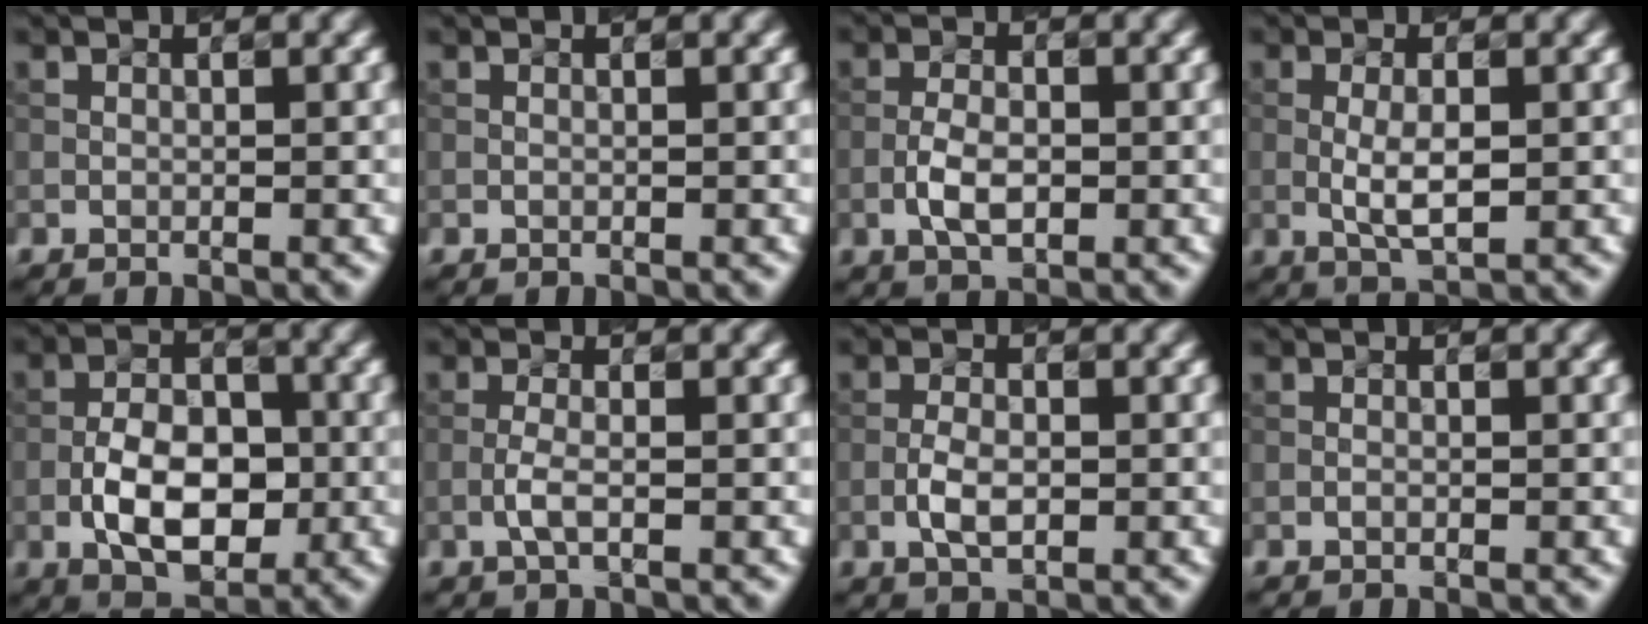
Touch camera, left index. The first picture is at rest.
{"total": 0.0}
{"total": 3.1, "force": [-0.9, 1.6, 2.5], "torque": [-0.050, 0.001, -0.021]}
{"total": 3.0, "force": [-0.2, 1.0, 2.8], "torque": [-0.057, -0.002, -0.001]}
{"total": 6.5, "force": [-1.9, 3.7, 5.0], "torque": [-0.082, 0.006, -0.036]}
{"total": 1.8, "force": [-0.6, 0.5, 1.6], "torque": [-0.035, 0.003, -0.017]}
{"total": 2.7, "force": [-0.8, 1.3, 2.2], "torque": [-0.045, 0.001, -0.016]}
{"total": 0.0}